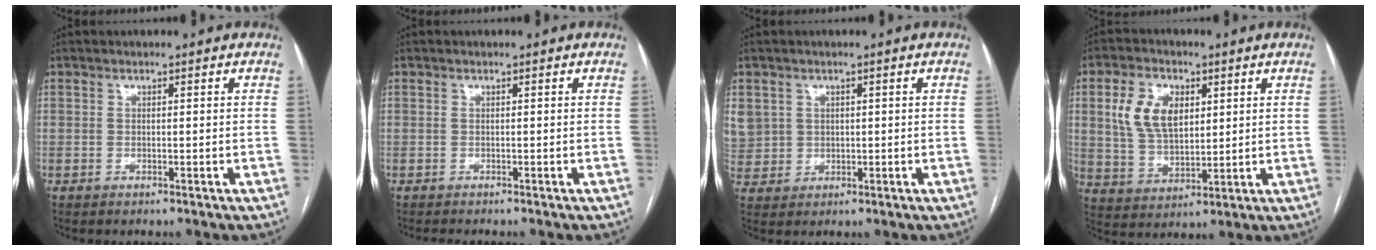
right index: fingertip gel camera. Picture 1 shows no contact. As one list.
[{"total": 1.3, "force": [-1.2, 0.2, 0.2], "torque": [-0.003, -0.004, -0.016]}, {"total": 7.4, "force": [1.9, 6.9, 1.7], "torque": [-0.064, 0.020, 0.059]}, {"total": 9.5, "force": [3.0, 5.6, 7.0], "torque": [-0.150, 0.015, 0.064]}]